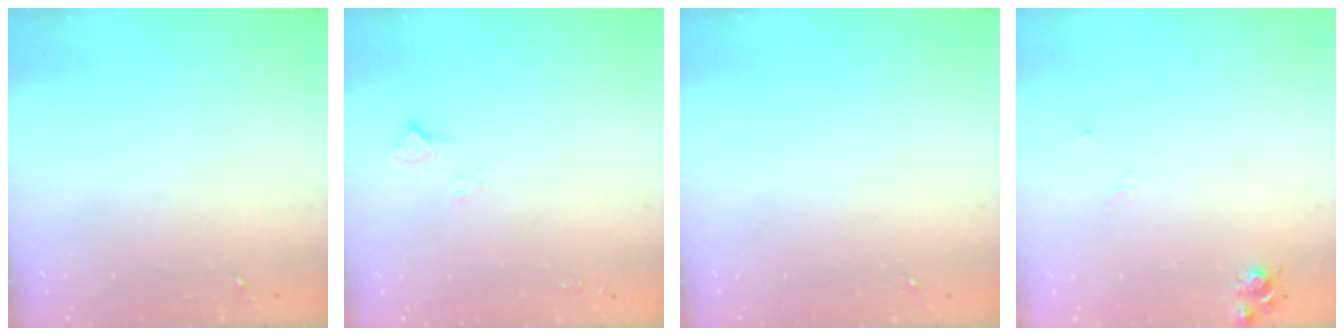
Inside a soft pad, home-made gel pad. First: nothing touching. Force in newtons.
{"total": 4.9, "press": 4.9, "slide": 0.6}
{"total": 0.0}
{"total": 6.5, "press": 6.5, "slide": 0.8}